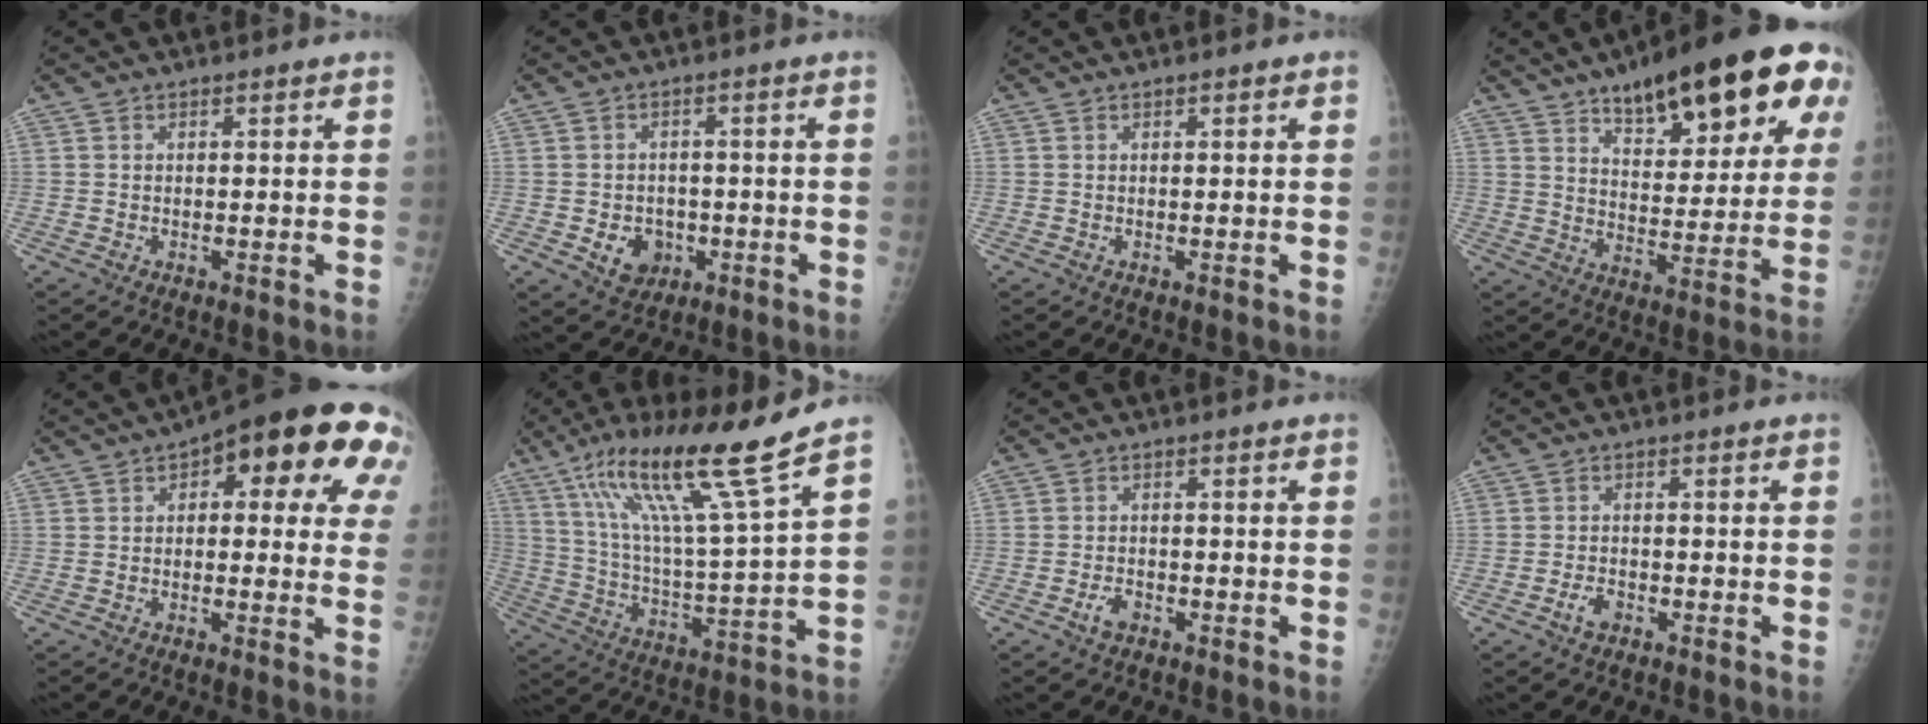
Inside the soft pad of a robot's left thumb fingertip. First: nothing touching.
{"total": 5.9, "force": [-1.7, 4.9, 2.9], "torque": [-0.020, 0.008, -0.017]}
{"total": 0.9, "force": [0.4, 0.2, 0.8], "torque": [-0.014, 0.002, 0.005]}
{"total": 25.6, "force": [13.8, 9.1, 19.5], "torque": [-0.243, -0.023, 0.200]}
{"total": 21.4, "force": [8.3, 8.8, 17.7], "torque": [-0.193, 0.016, 0.096]}
{"total": 18.7, "force": [12.4, -0.4, 13.9], "torque": [-0.233, -0.058, 0.221]}
{"total": 2.3, "force": [-1.3, 1.4, 1.4], "torque": [-0.025, 0.009, -0.022]}
{"total": 2.4, "force": [-1.4, 1.4, 1.4], "torque": [-0.027, 0.010, -0.023]}